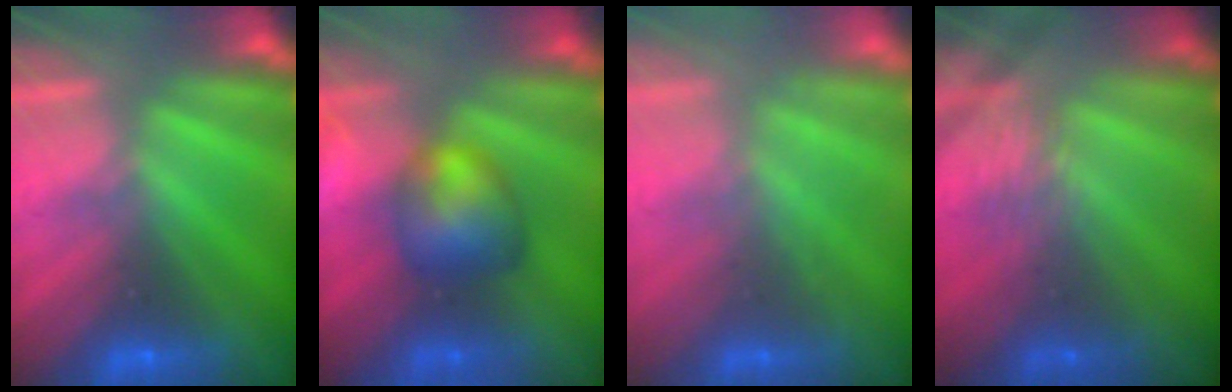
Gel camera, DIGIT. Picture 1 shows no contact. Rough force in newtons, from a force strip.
{"total": 9.0}
{"total": 2.1}
{"total": 2.2}